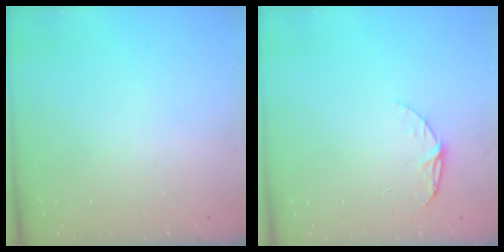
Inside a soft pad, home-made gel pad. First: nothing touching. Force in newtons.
{"total": 7.6, "press": 7.6, "slide": 0.6}